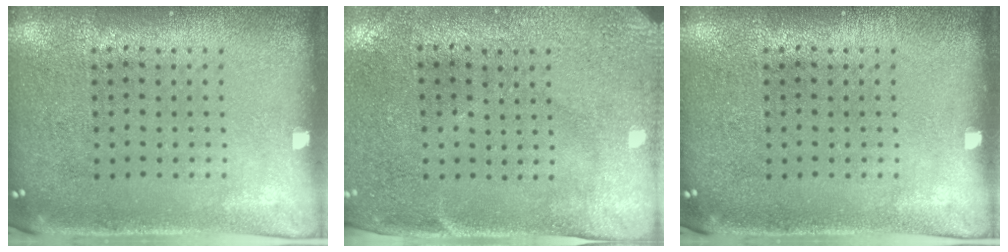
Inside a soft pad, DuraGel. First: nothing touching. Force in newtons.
{"total": 3.0, "press": 2.4, "slide": 1.8}
{"total": 0.0}